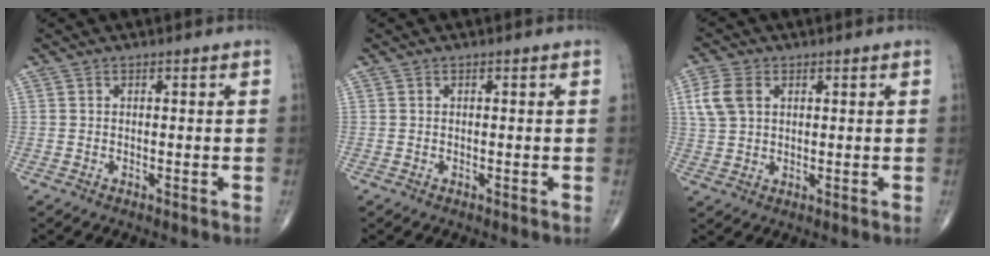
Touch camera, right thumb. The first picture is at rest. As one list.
[{"total": 0.0}, {"total": 6.1, "force": [1.9, 4.2, 4.0], "torque": [-0.084, 0.005, 0.039]}]